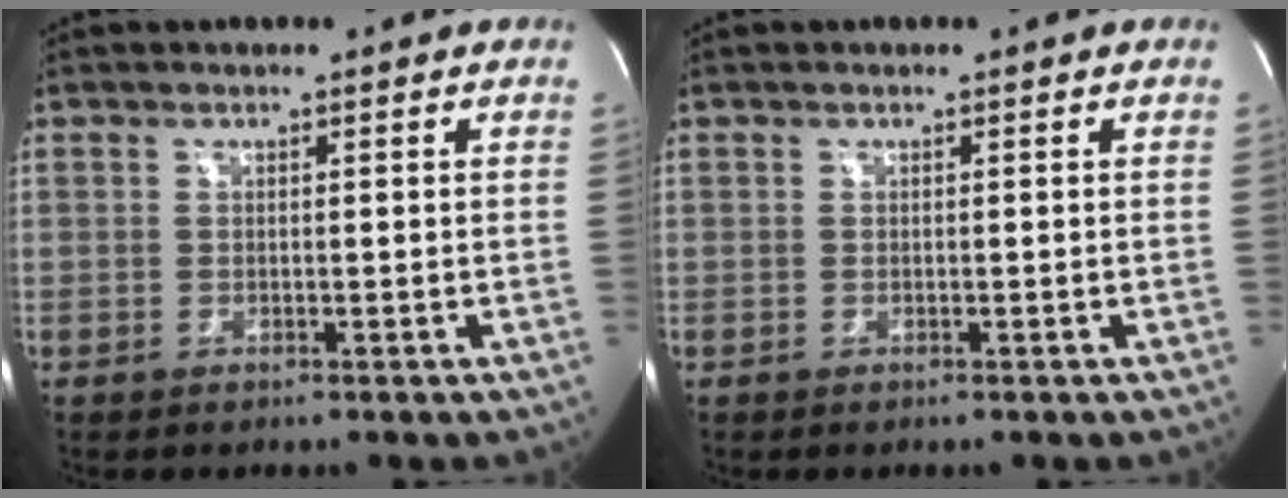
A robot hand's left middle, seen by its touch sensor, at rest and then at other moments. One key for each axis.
{"total": 0.0}